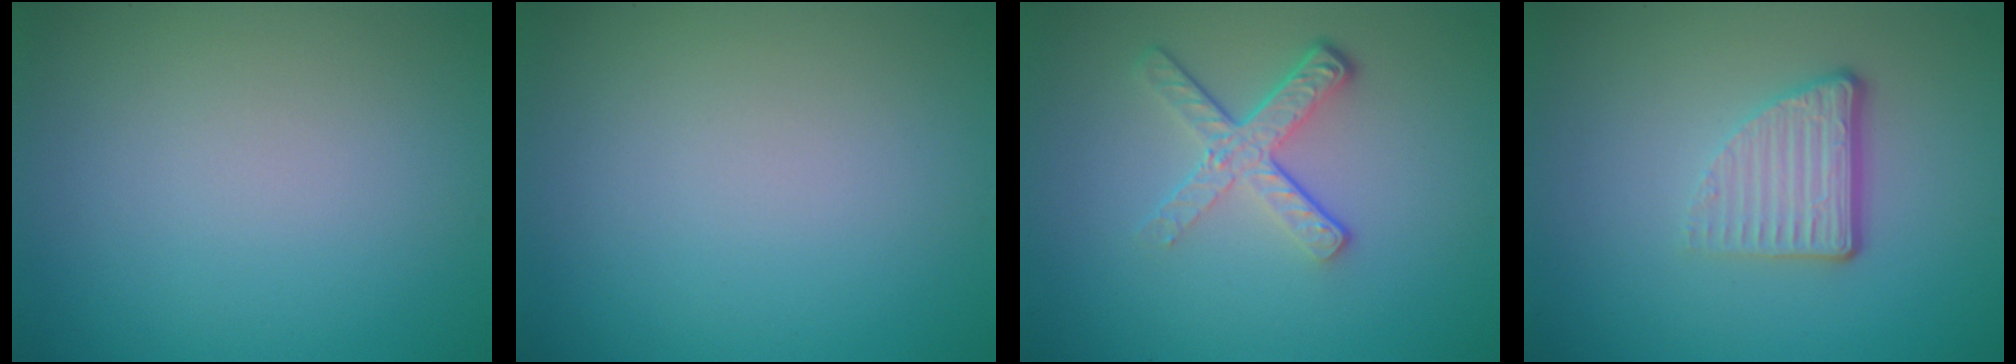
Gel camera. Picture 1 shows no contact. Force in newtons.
{"total": 0.0}
{"total": 4.1, "press": 2.7, "slide": 3.0}
{"total": 3.8, "press": 2.5, "slide": 2.9}